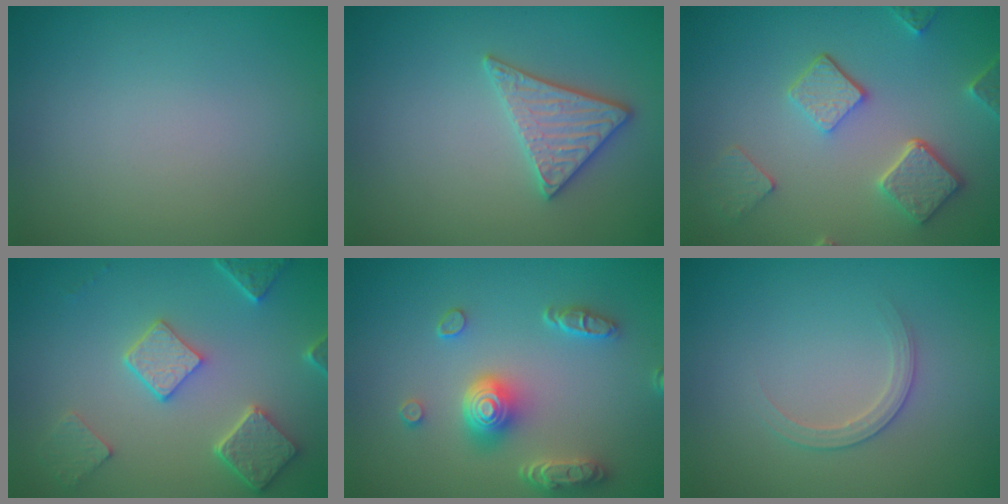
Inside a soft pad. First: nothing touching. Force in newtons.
{"total": 2.8, "press": 2.7, "slide": 0.7}
{"total": 5.1, "press": 3.9, "slide": 3.2}
{"total": 5.0, "press": 3.9, "slide": 3.0}
{"total": 5.0, "press": 3.9, "slide": 3.1}
{"total": 1.6, "press": 1.6, "slide": 0.1}